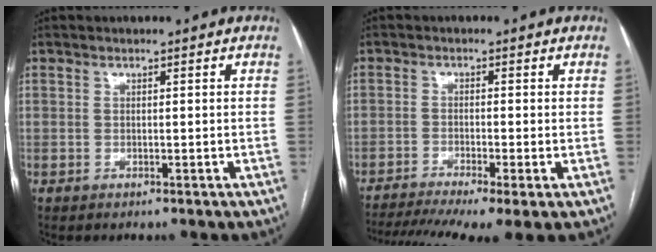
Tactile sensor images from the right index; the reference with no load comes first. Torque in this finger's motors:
{"motor_torque": [1.80, -0.33, 0.58, 0.12]}